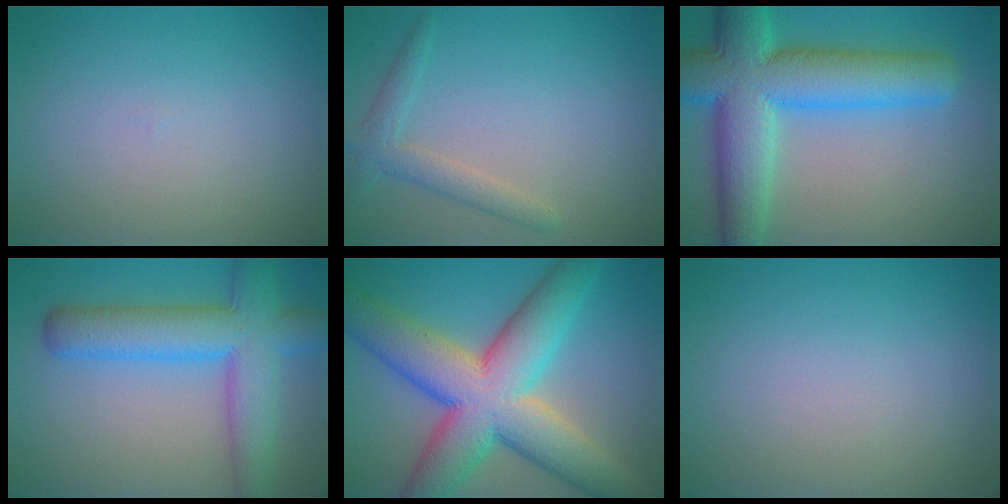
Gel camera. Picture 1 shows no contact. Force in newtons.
{"total": 2.3, "press": 2.3, "slide": 0.2}
{"total": 11.1, "press": 11.1, "slide": 0.4}
{"total": 8.1, "press": 8.1, "slide": 0.3}
{"total": 12.9, "press": 12.9, "slide": 0.5}
{"total": 0.0}